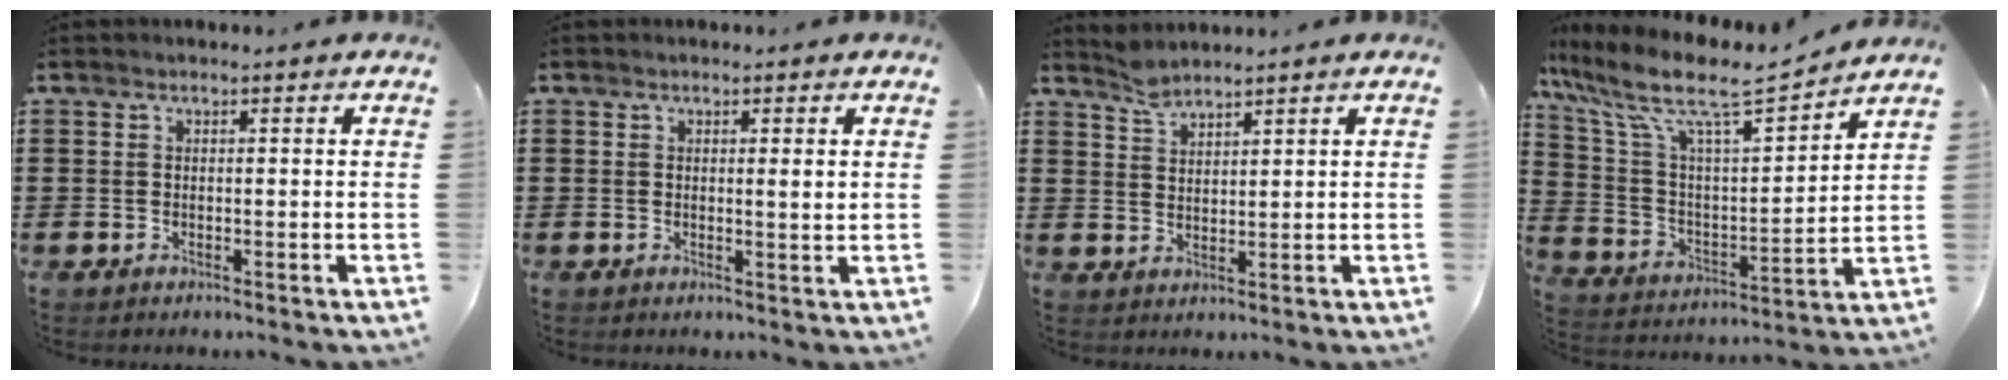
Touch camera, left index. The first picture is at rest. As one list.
[{"total": 1.7, "force": [0.7, 0.1, 1.5], "torque": [-0.025, -0.002, 0.010]}, {"total": 2.7, "force": [2.6, 0.4, 0.6], "torque": [-0.019, -0.002, 0.050]}, {"total": 10.5, "force": [7.9, 2.0, 6.7], "torque": [-0.162, -0.048, 0.128]}]